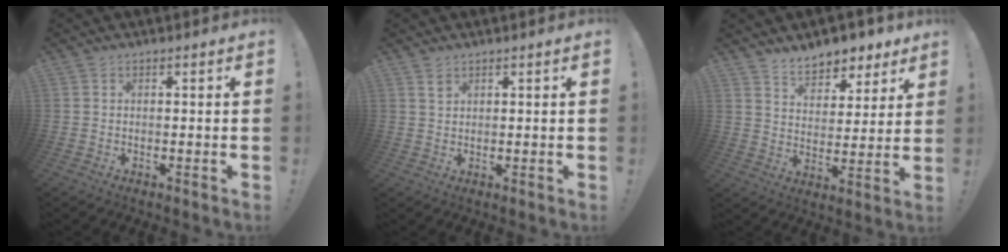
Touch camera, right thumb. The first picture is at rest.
{"total": 1.8, "force": [1.3, 1.1, 0.7], "torque": [0.000, -0.008, 0.021]}
{"total": 9.3, "force": [7.7, 4.4, 2.6], "torque": [-0.032, -0.062, 0.145]}